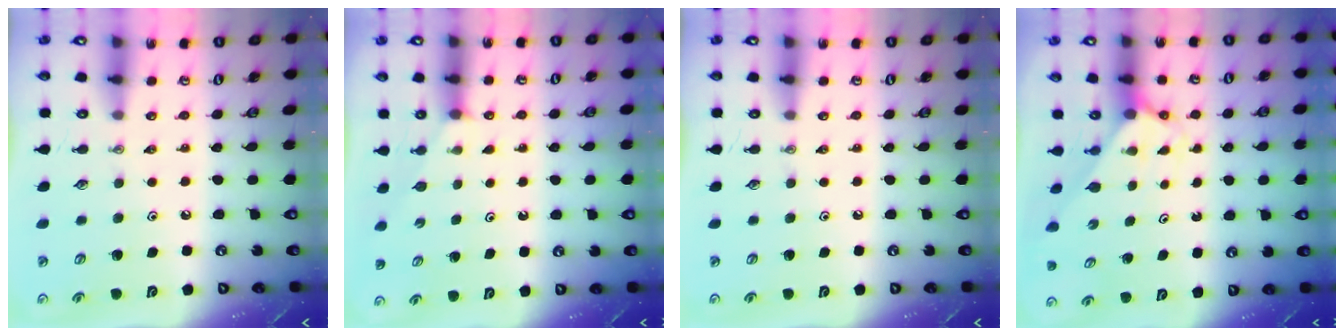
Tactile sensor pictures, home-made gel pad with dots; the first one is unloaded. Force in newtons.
{"total": 2.2, "press": 2.2, "slide": 0.3}
{"total": 0.0}
{"total": 2.5, "press": 2.5, "slide": 0.2}